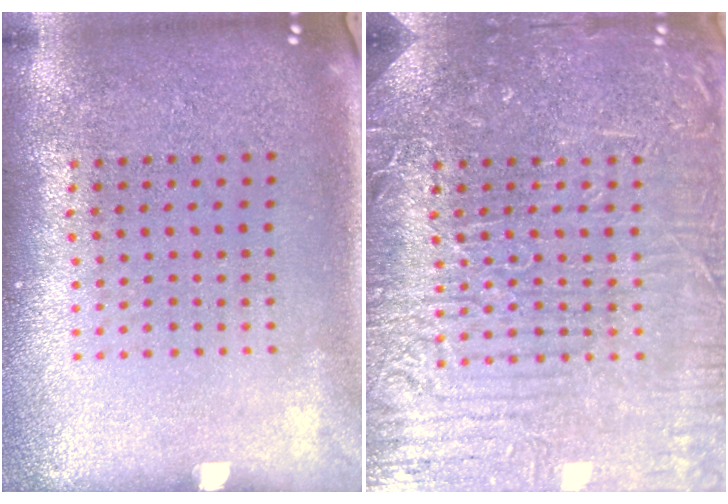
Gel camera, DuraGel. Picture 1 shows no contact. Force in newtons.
{"total": 5.0, "press": 5.0, "slide": 0.6}